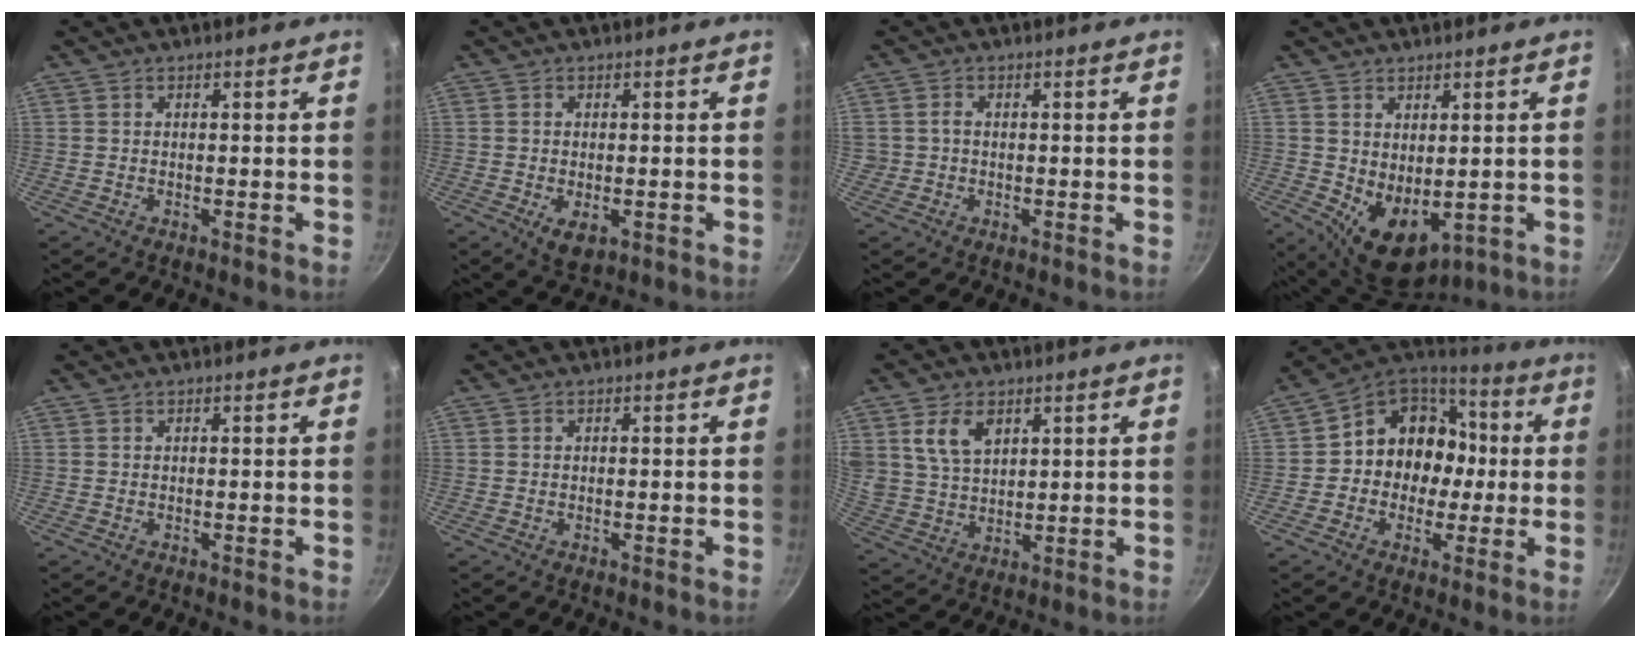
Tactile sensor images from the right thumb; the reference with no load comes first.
{"total": 4.2, "force": [-1.1, 2.4, 3.2], "torque": [-0.051, -0.012, -0.012]}
{"total": 1.5, "force": [-0.2, 1.3, 0.7], "torque": [-0.009, 0.010, -0.002]}
{"total": 8.5, "force": [0.3, 5.5, 6.5], "torque": [-0.076, -0.022, 0.027]}
{"total": 0.0}
{"total": 0.0}
{"total": 8.3, "force": [3.7, 5.3, 5.1], "torque": [-0.082, -0.015, 0.078]}
{"total": 14.5, "force": [-0.5, 12.6, 7.2], "torque": [-0.062, 0.046, -0.022]}